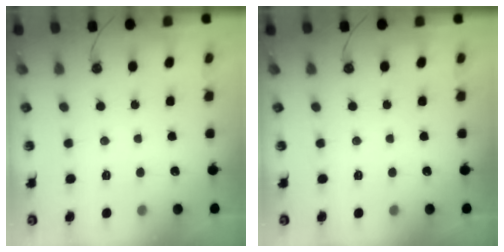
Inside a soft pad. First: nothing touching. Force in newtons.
{"total": 0.0}